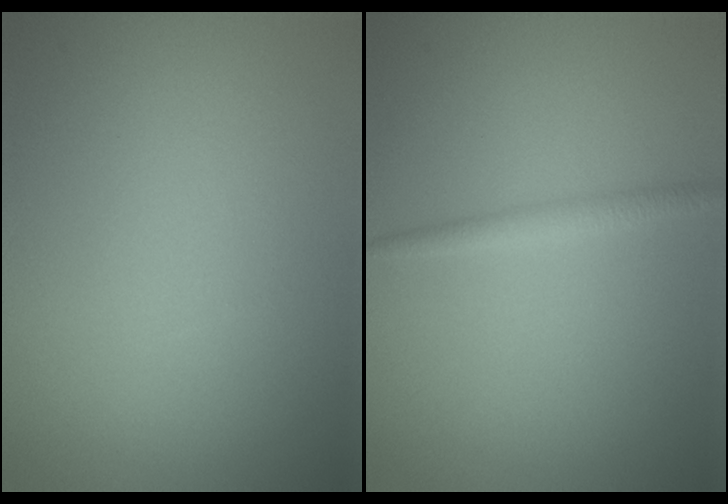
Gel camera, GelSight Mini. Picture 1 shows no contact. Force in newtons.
{"total": 1.4, "press": 1.4, "slide": 0.1}